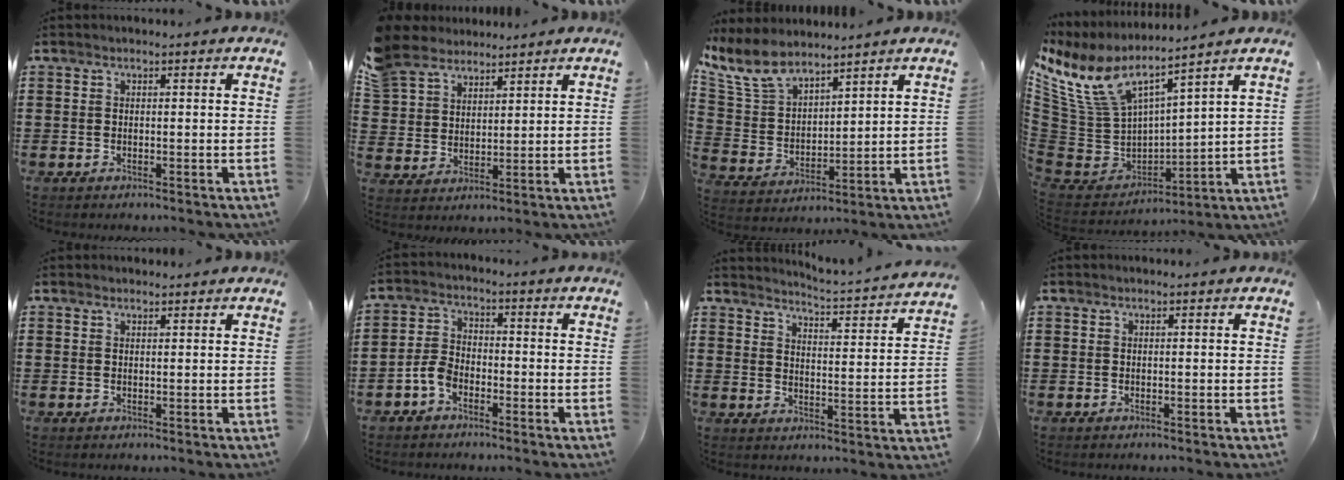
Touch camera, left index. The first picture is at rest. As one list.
[{"total": 6.8, "force": [5.9, 3.3, 1.0], "torque": [-0.052, -0.011, 0.113]}, {"total": 8.1, "force": [6.7, 3.1, 3.3], "torque": [-0.095, -0.023, 0.124]}, {"total": 9.3, "force": [6.9, 3.8, 5.1], "torque": [-0.146, -0.045, 0.123]}, {"total": 1.0, "force": [0.9, 0.2, 0.1], "torque": [-0.004, 0.001, 0.019]}, {"total": 3.9, "force": [-2.3, 2.2, 2.2], "torque": [-0.062, 0.004, -0.050]}, {"total": 3.1, "force": [3.0, -0.8, 0.3], "torque": [-0.019, -0.039, 0.041]}, {"total": 0.0}]